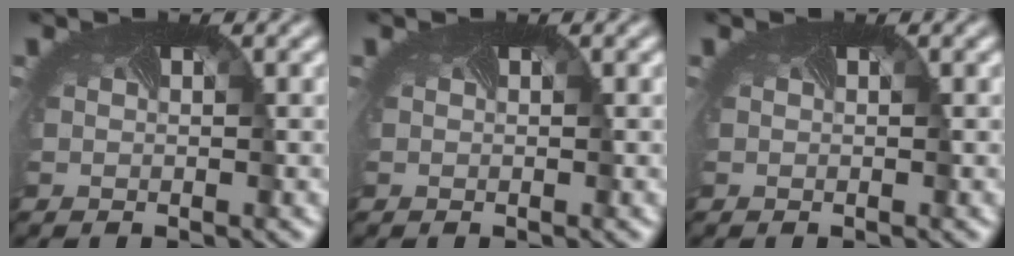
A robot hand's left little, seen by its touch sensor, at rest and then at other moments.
{"total": 0.0}
{"total": 0.0}